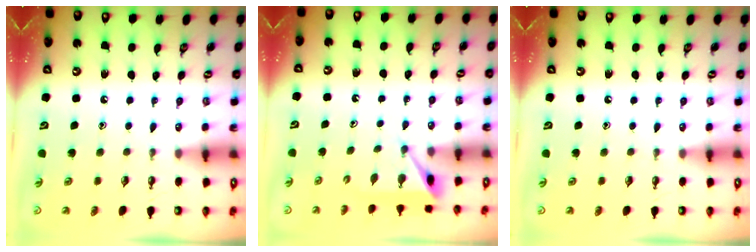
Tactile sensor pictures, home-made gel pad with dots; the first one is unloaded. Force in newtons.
{"total": 5.7, "press": 5.7, "slide": 0.3}
{"total": 0.0}